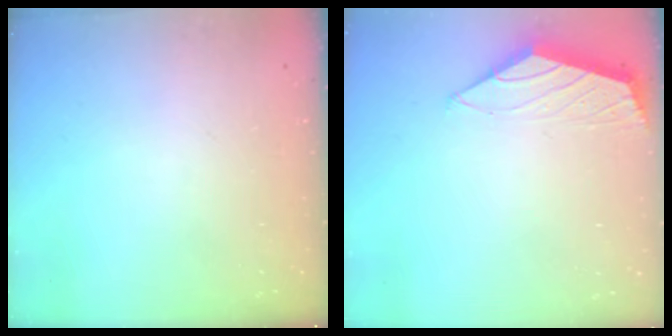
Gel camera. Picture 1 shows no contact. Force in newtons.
{"total": 1.5, "press": 1.4, "slide": 0.5}